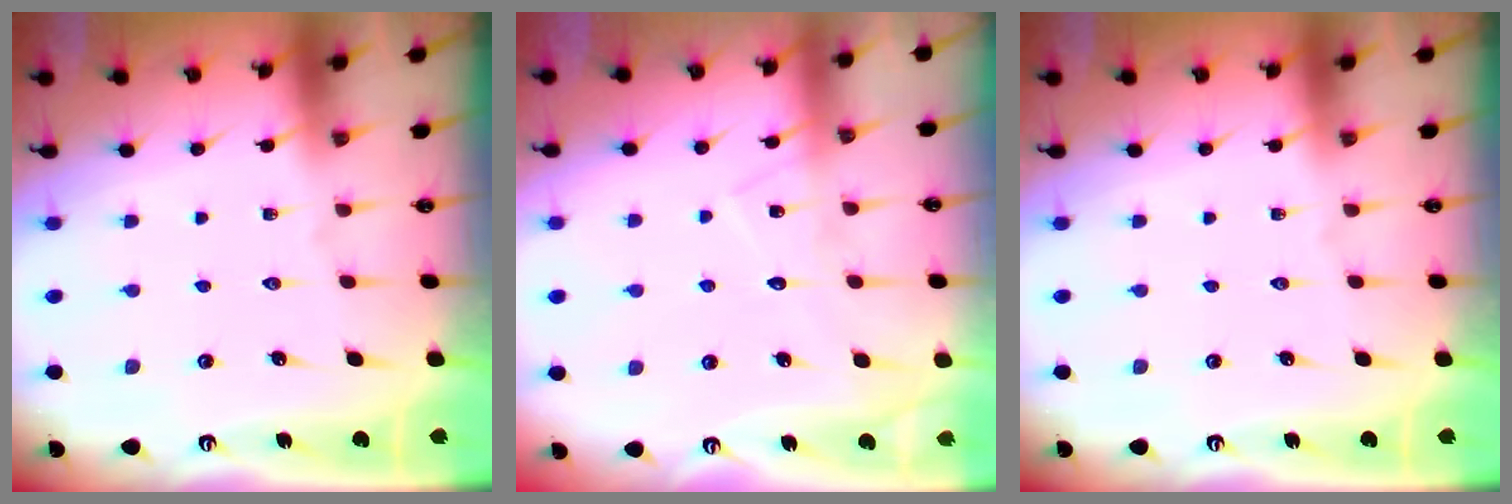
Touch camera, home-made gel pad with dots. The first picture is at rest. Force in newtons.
{"total": 8.1, "press": 8.0, "slide": 0.5}
{"total": 0.0}